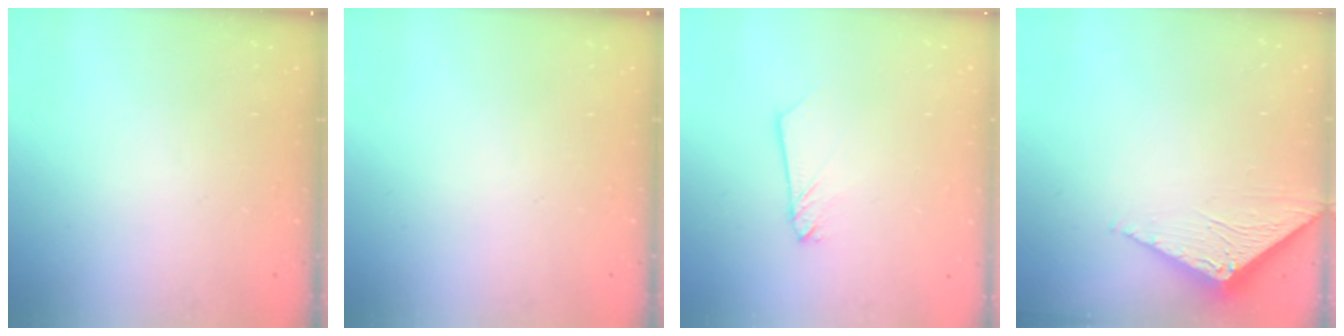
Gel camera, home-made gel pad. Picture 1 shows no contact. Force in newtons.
{"total": 0.0}
{"total": 2.2, "press": 2.2, "slide": 0.1}
{"total": 3.1, "press": 3.1, "slide": 0.2}